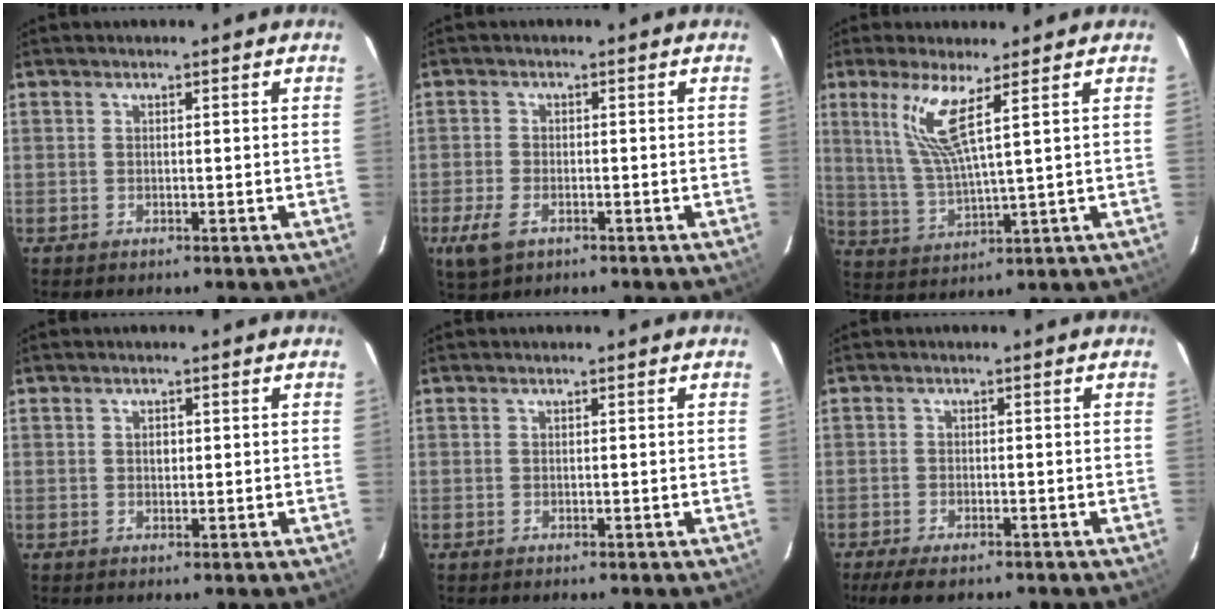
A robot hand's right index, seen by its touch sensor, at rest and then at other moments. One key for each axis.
{"total": 5.4, "fx": -2.8, "fy": 3.0, "fz": 3.5, "tx": -0.093, "ty": -0.009, "tz": -0.051}
{"total": 8.5, "fx": 4.4, "fy": 0.3, "fz": 7.3, "tx": -0.151, "ty": -0.010, "tz": 0.094}
{"total": 1.2, "fx": 0.2, "fy": 0.9, "fz": 0.7, "tx": -0.010, "ty": 0.004, "tz": 0.003}
{"total": 0.0}
{"total": 5.7, "fx": -4.4, "fy": 1.8, "fz": 3.2, "tx": -0.080, "ty": -0.019, "tz": -0.076}